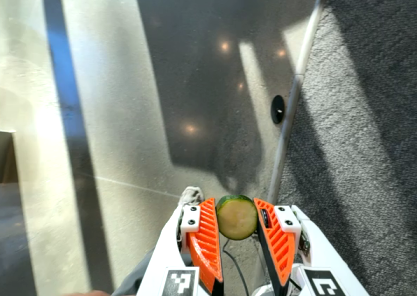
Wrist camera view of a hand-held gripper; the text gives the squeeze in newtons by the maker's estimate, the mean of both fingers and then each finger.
{"total": 6.6, "left": 6.2, "right": 7.0}